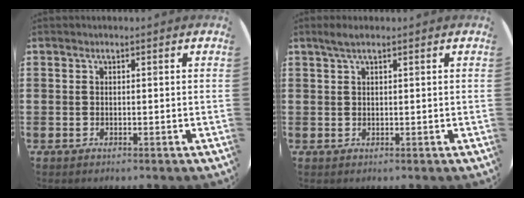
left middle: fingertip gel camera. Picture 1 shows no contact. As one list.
[{"total": 1.6, "force": [1.1, 0.1, 1.2], "torque": [-0.024, 0.004, 0.018]}]